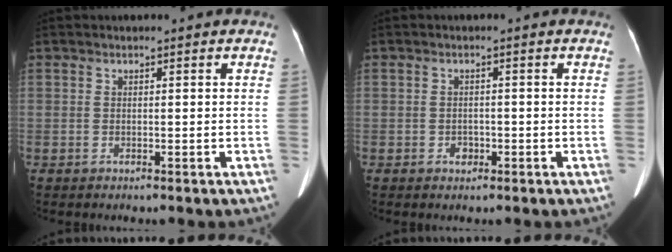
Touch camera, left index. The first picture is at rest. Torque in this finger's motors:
{"motor_torque": [0.04, 0.03, 0.01, 0.00]}